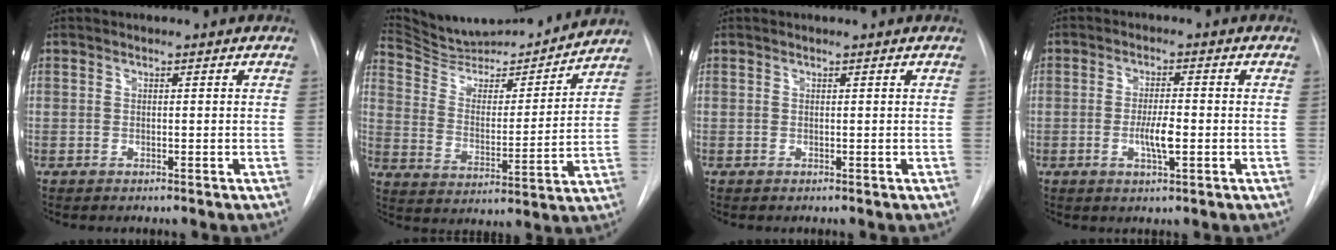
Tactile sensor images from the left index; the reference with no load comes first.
{"total": 19.5, "force": [18.6, 2.7, 5.2], "torque": [-0.083, -0.010, 0.288]}
{"total": 1.0, "force": [1.0, -0.1, 0.3], "torque": [-0.007, 0.011, 0.016]}
{"total": 4.1, "force": [-1.0, 0.7, 3.9], "torque": [-0.073, -0.003, -0.015]}